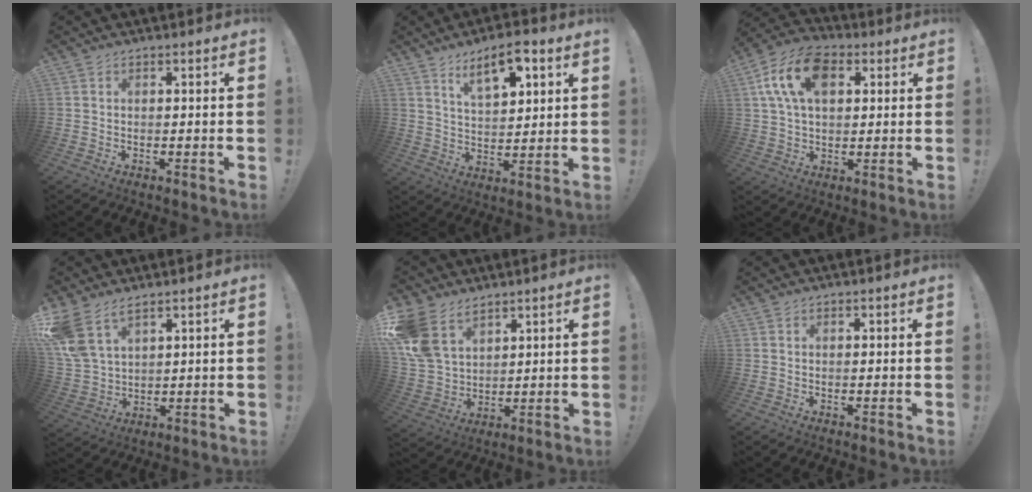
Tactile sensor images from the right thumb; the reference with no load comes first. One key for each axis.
{"total": 9.8, "fx": 6.2, "fy": 3.2, "fz": 6.9, "tx": -0.107, "ty": -0.027, "tz": 0.106}
{"total": 15.7, "fx": 5.3, "fy": 9.7, "fz": 11.1, "tx": -0.208, "ty": 0.005, "tz": 0.099}
{"total": 9.4, "fx": 6.5, "fy": 4.3, "fz": 5.1, "tx": -0.109, "ty": -0.032, "tz": 0.131}
{"total": 12.6, "fx": 8.0, "fy": 7.7, "fz": 6.1, "tx": -0.134, "ty": -0.047, "tz": 0.160}
{"total": 0.0}